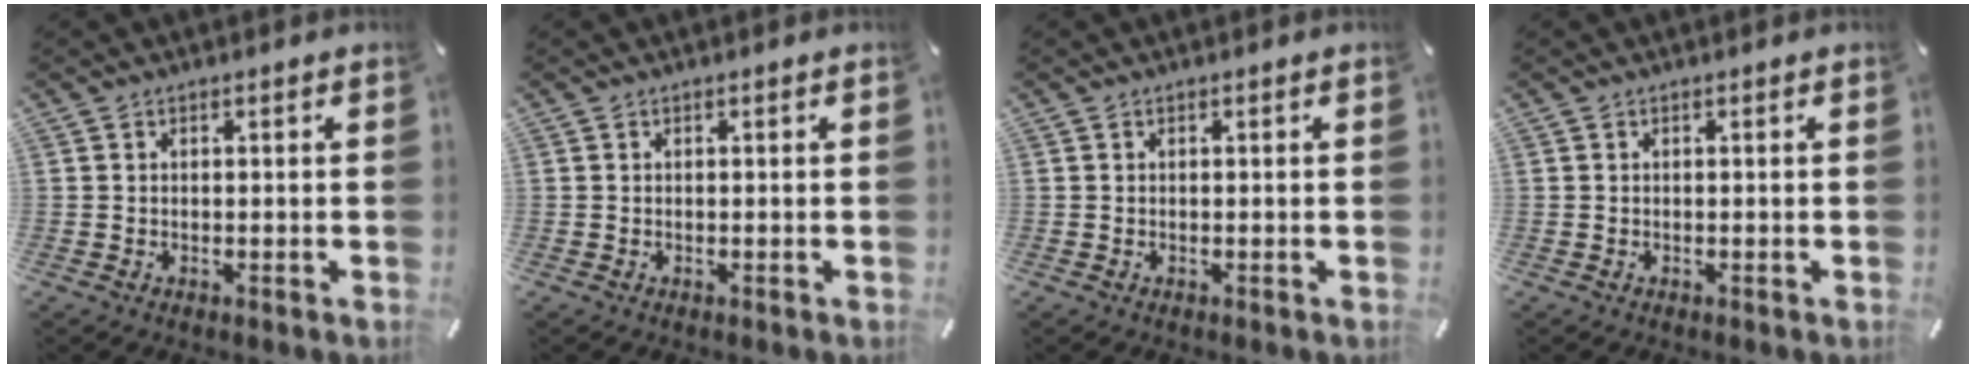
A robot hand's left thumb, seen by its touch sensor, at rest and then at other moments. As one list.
[{"total": 0.0}, {"total": 0.0}, {"total": 0.0}]